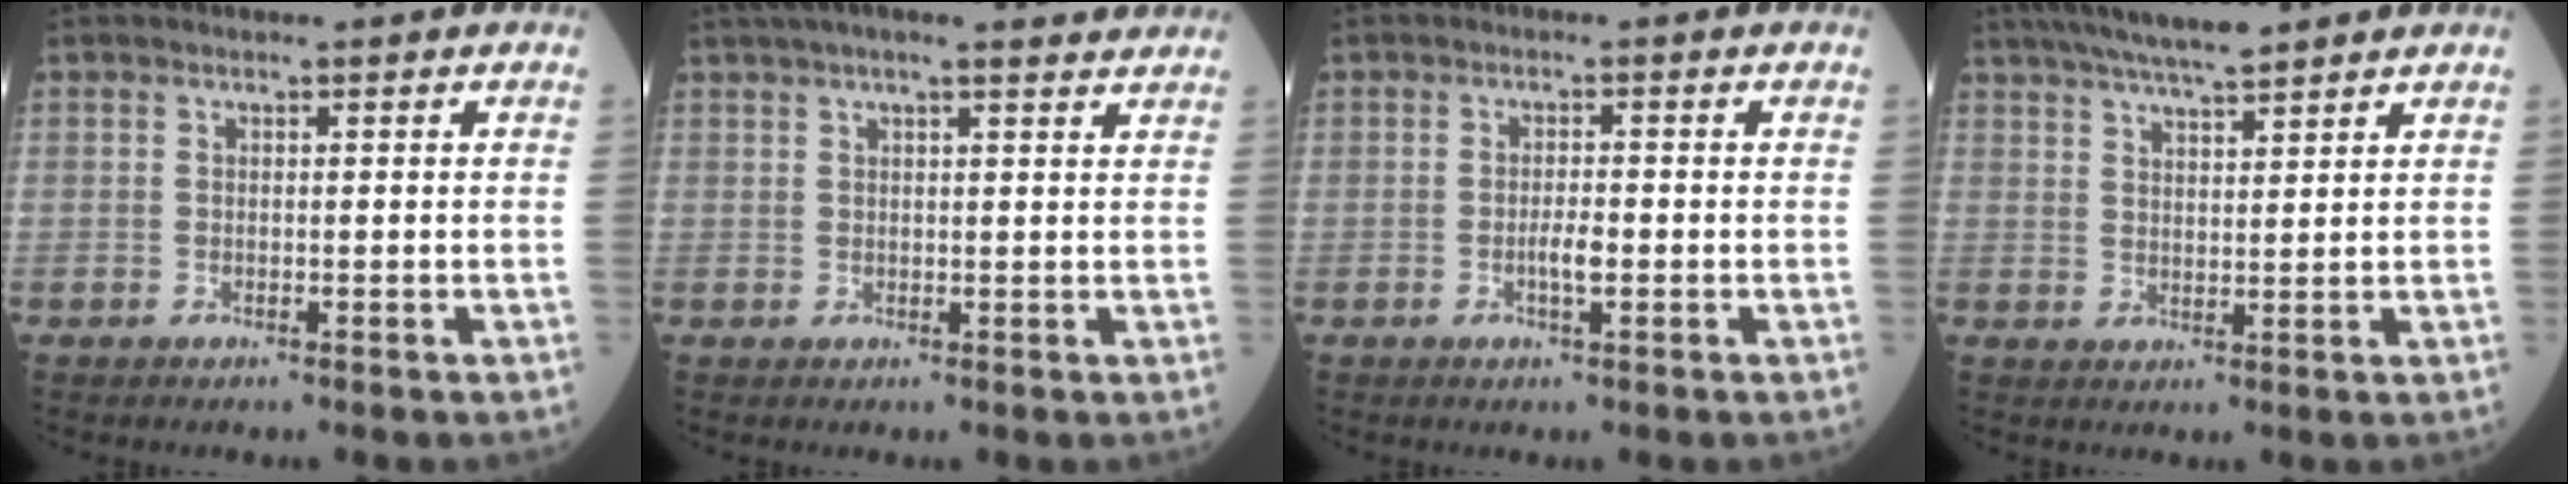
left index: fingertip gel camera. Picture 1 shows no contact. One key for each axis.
{"total": 10.9, "fx": 9.4, "fy": 1.3, "fz": 5.4, "tx": -0.083, "ty": 0.036, "tz": 0.116}
{"total": 2.2, "fx": -0.7, "fy": 0.4, "fz": 2.1, "tx": -0.039, "ty": 0.000, "tz": -0.011}
{"total": 8.8, "fx": 7.5, "fy": 0.8, "fz": 4.6, "tx": -0.076, "ty": 0.024, "tz": 0.122}